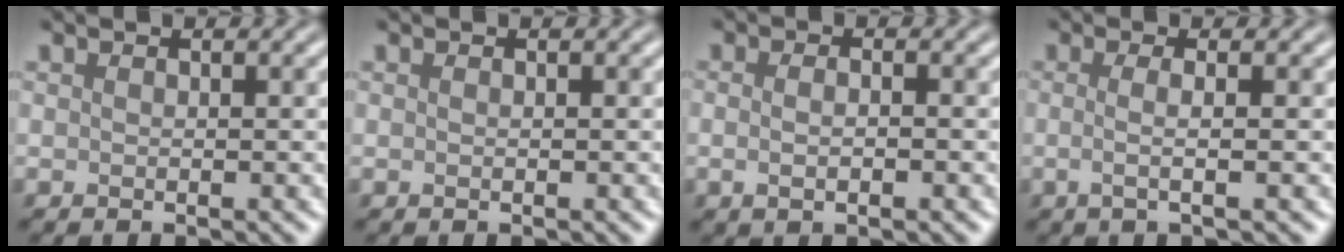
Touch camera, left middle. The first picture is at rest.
{"total": 0.0}
{"total": 2.9, "force": [0.1, 1.6, 2.5], "torque": [-0.023, 0.007, -0.013]}
{"total": 2.5, "force": [-0.1, 0.9, 2.3], "torque": [-0.034, -0.004, -0.016]}